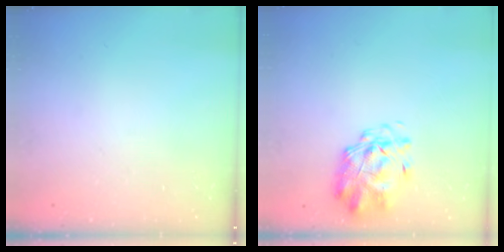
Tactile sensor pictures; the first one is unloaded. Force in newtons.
{"total": 1.9, "press": 1.7, "slide": 0.9}